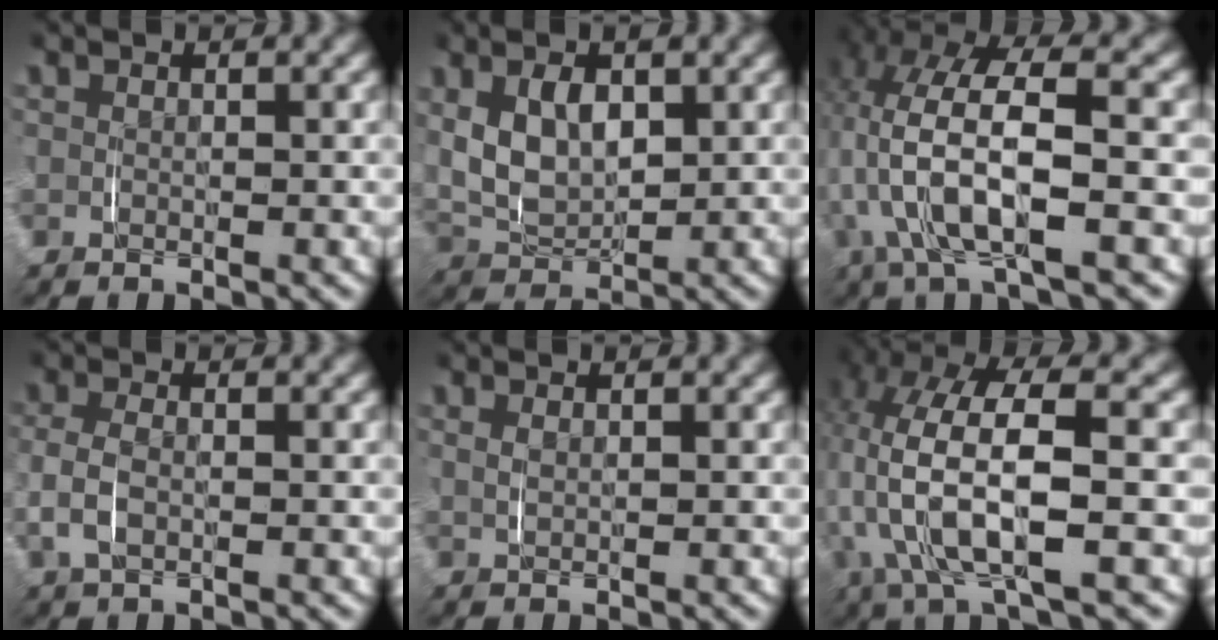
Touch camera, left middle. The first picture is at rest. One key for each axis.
{"total": 6.1, "fx": 1.0, "fy": 4.2, "fz": 4.3, "tx": -0.100, "ty": -0.008, "tz": 0.027}
{"total": 8.0, "fx": 0.3, "fy": 3.8, "fz": 7.1, "tx": -0.168, "ty": -0.001, "tz": 0.008}
{"total": 2.8, "fx": -0.3, "fy": 1.8, "fz": 2.1, "tx": -0.063, "ty": 0.000, "tz": -0.002}
{"total": 0.7, "fx": 0.4, "fy": 0.2, "fz": 0.5, "tx": -0.010, "ty": 0.000, "tz": 0.012}
{"total": 9.1, "fx": 0.4, "fy": 4.7, "fz": 7.8, "tx": -0.191, "ty": -0.011, "tz": 0.014}